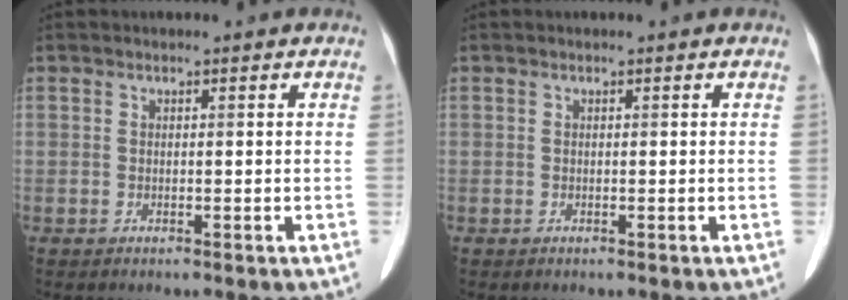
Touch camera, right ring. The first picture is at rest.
{"total": 0.0}